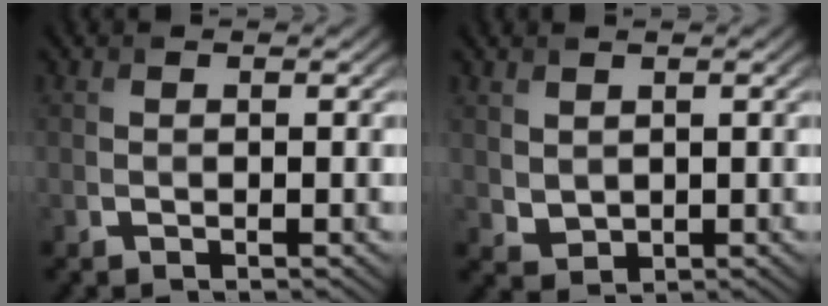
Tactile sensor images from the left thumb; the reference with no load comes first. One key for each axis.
{"total": 2.1, "fx": 1.1, "fy": 1.5, "fz": 0.9, "tx": -0.026, "ty": -0.006, "tz": 0.028}